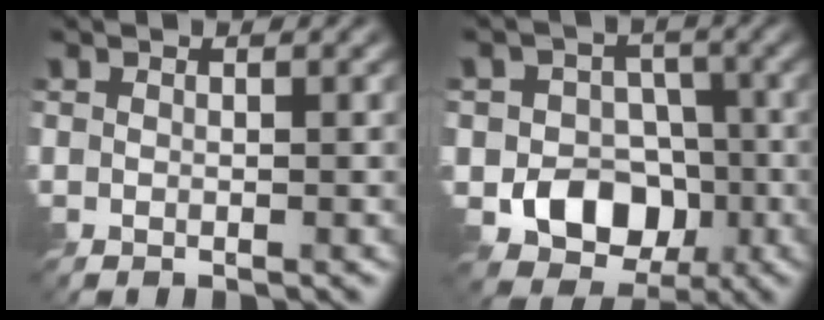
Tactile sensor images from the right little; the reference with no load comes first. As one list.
[{"total": 7.3, "force": [-2.4, 6.2, 3.1], "torque": [-0.030, 0.002, -0.067]}]